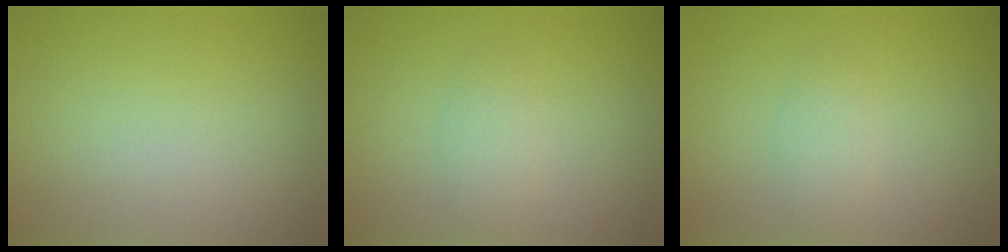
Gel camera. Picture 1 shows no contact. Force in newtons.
{"total": 1.7, "press": 1.7, "slide": 0.0}
{"total": 1.7, "press": 1.7, "slide": 0.0}